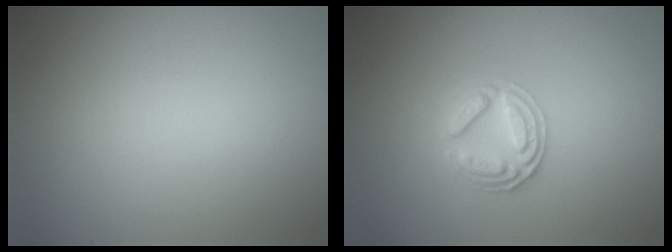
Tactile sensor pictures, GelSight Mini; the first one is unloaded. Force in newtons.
{"total": 2.6, "press": 2.5, "slide": 0.8}